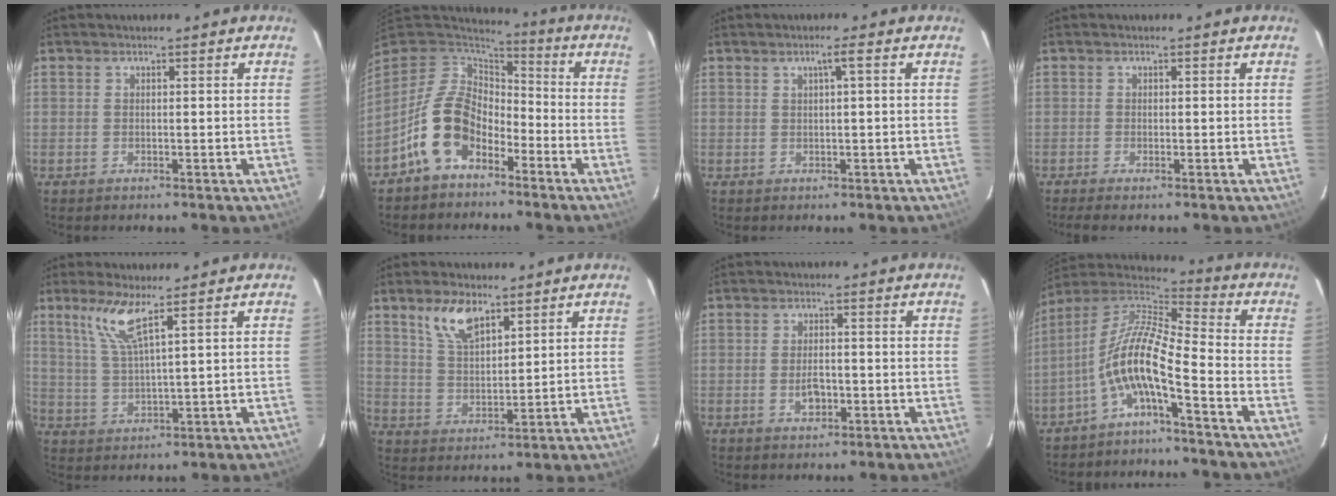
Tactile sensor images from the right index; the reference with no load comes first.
{"total": 11.7, "force": [-6.0, 7.9, 6.2], "torque": [-0.132, 0.019, -0.108]}
{"total": 1.8, "force": [0.5, -0.2, 1.8], "torque": [-0.032, 0.005, 0.011]}
{"total": 1.6, "force": [-1.2, 0.2, 1.0], "torque": [-0.024, -0.004, -0.021]}
{"total": 6.7, "force": [4.3, 0.3, 5.2], "torque": [-0.111, -0.002, 0.093]}
{"total": 8.0, "force": [5.2, 3.6, 5.0], "torque": [-0.093, 0.010, 0.105]}
{"total": 3.4, "force": [-1.1, 1.9, 2.6], "torque": [-0.048, 0.000, -0.016]}
{"total": 11.2, "force": [-4.9, 1.8, 9.9], "torque": [-0.194, 0.006, -0.102]}